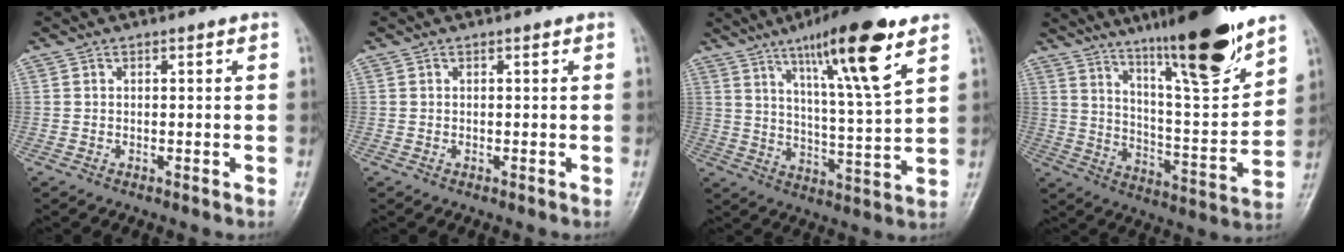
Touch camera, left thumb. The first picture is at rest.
{"total": 0.0}
{"total": 17.1, "force": [9.8, 2.2, 13.9], "torque": [-0.217, -0.047, 0.161]}
{"total": 20.9, "force": [14.9, 2.6, 14.5], "torque": [-0.196, -0.081, 0.246]}